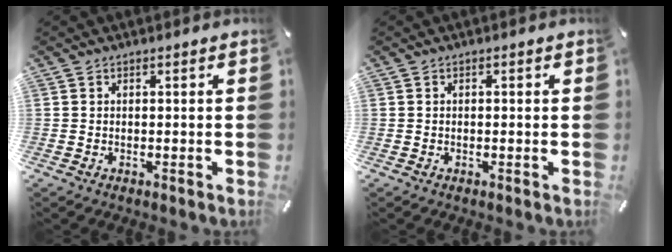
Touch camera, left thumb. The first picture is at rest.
{"total": 0.6, "force": [-0.2, 0.2, 0.5], "torque": [-0.010, -0.001, -0.003]}